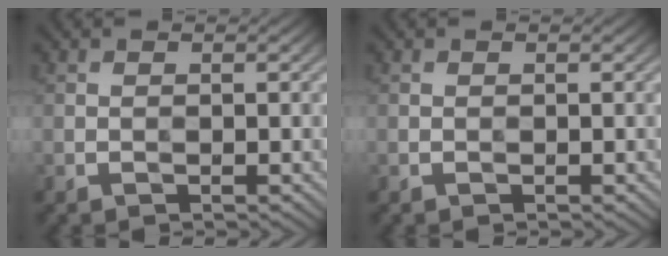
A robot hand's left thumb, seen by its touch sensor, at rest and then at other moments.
{"total": 0.0}